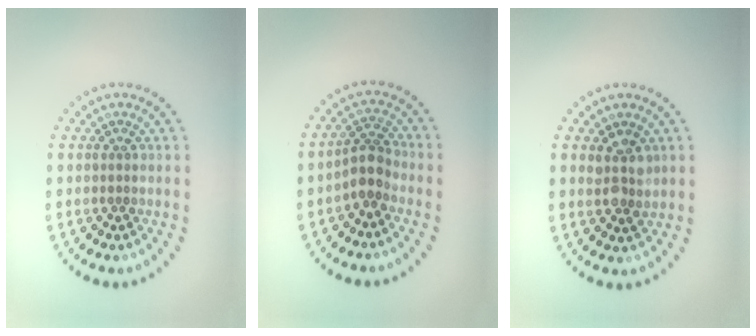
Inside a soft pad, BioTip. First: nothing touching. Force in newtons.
{"total": 2.5, "press": 2.0, "slide": 1.5}
{"total": 2.3, "press": 2.1, "slide": 0.8}